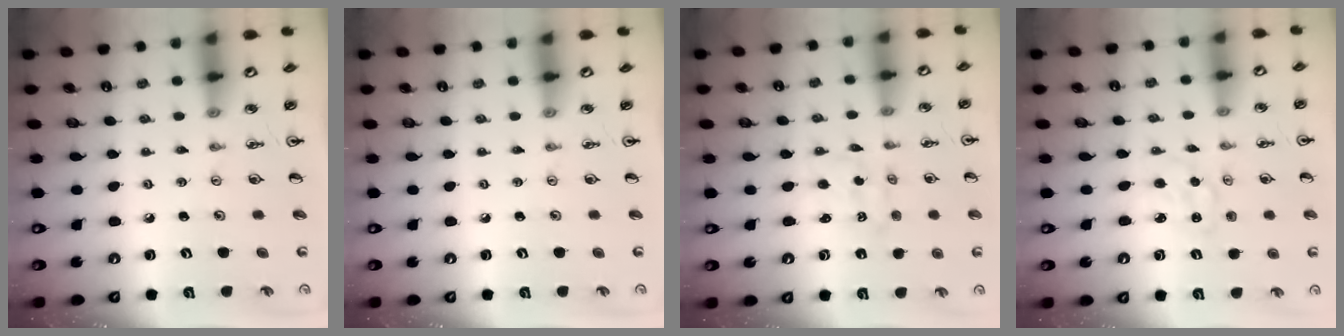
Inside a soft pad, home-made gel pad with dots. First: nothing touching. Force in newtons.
{"total": 0.0}
{"total": 1.1, "press": 0.7, "slide": 0.8}
{"total": 1.5, "press": 1.4, "slide": 0.4}